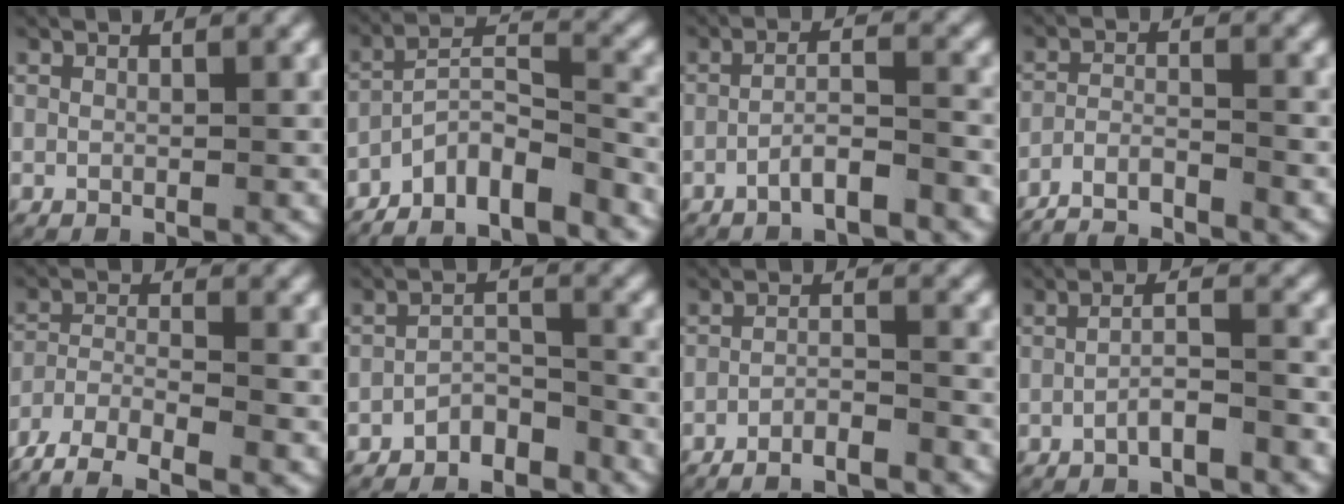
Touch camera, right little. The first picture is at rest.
{"total": 12.1, "force": [-9.3, 5.9, 5.2], "torque": [-0.078, -0.022, -0.148]}
{"total": 3.9, "force": [-3.2, 0.7, 2.1], "torque": [-0.036, -0.004, -0.056]}
{"total": 6.8, "force": [-6.3, 2.0, 1.4], "torque": [-0.023, -0.017, -0.104]}
{"total": 6.7, "force": [-4.5, 3.7, 3.2], "torque": [-0.065, -0.020, -0.070]}
{"total": 3.9, "force": [-3.5, 1.5, 1.0], "torque": [-0.005, 0.002, -0.069]}
{"total": 4.9, "force": [-4.7, 1.0, 0.9], "torque": [-0.015, -0.014, -0.076]}
{"total": 3.0, "force": [-2.3, 0.6, 1.9], "torque": [-0.032, -0.003, -0.042]}